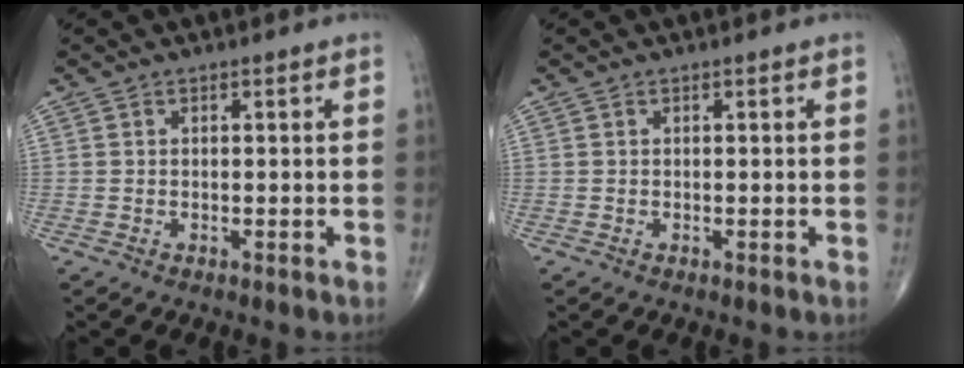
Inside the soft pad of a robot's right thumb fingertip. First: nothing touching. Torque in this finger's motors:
{"motor_torque": [0.03, 0.03, 0.06, 0.06, 0.00]}